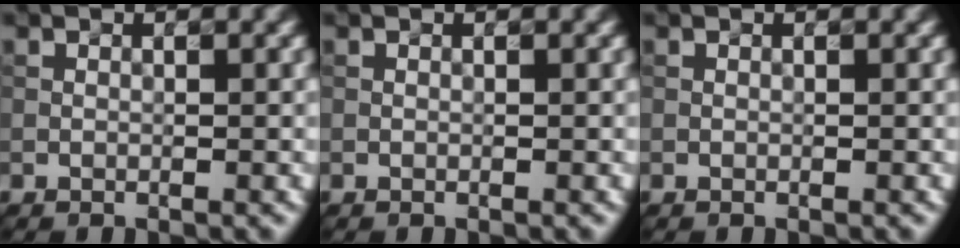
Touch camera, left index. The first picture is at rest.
{"total": 0.0}
{"total": 0.0}